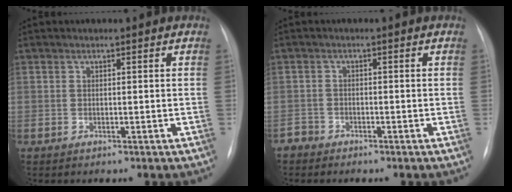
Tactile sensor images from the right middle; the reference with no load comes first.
{"total": 1.5, "force": [-1.2, 0.6, -0.5], "torque": [0.010, 0.000, -0.026]}